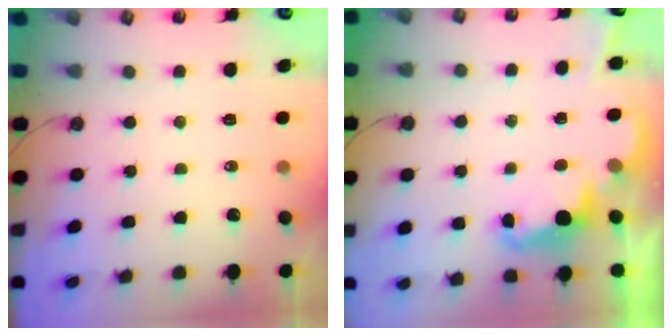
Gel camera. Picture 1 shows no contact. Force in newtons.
{"total": 2.5, "press": 2.5, "slide": 0.5}